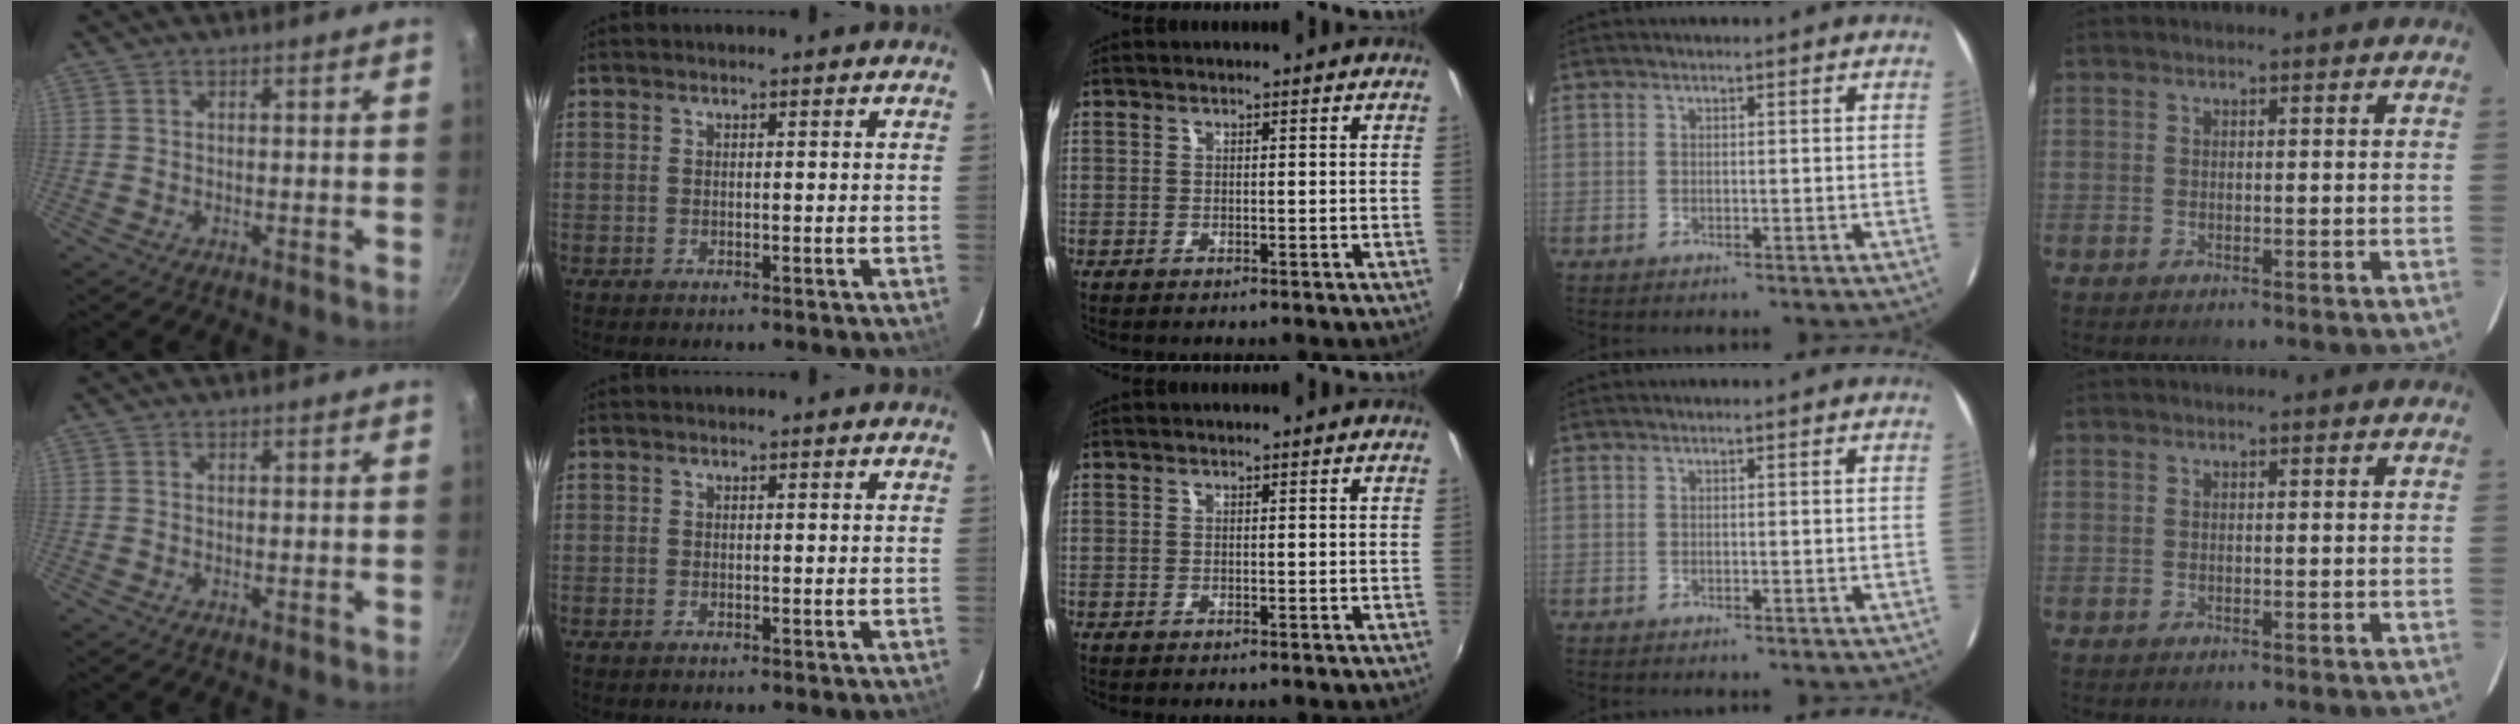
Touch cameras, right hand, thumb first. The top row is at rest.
{}